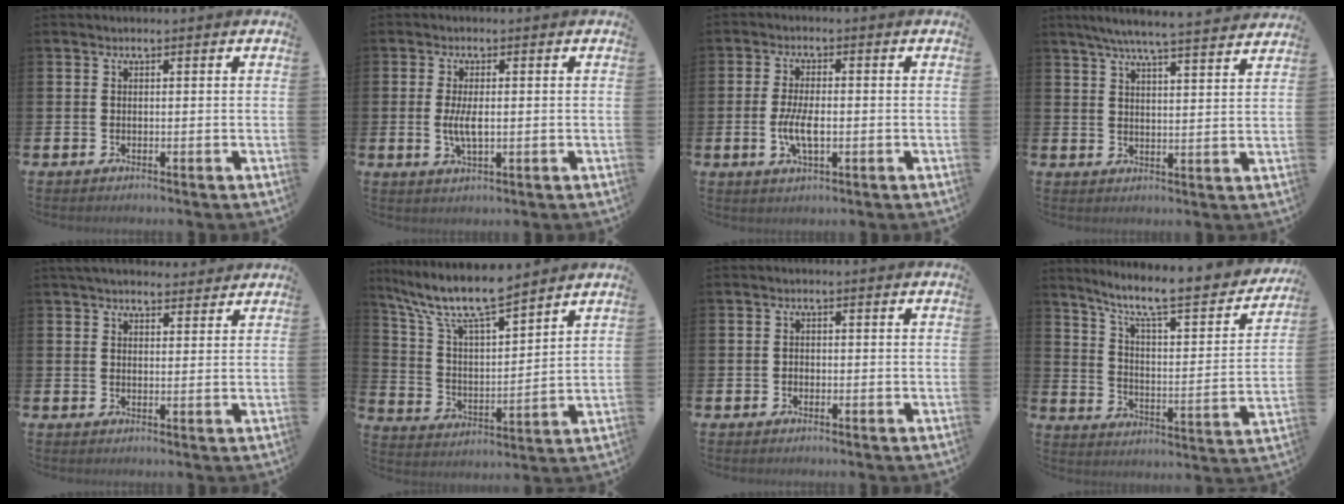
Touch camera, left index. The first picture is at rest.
{"total": 3.6, "force": [0.0, 1.3, 3.4], "torque": [-0.070, 0.001, -0.004]}
{"total": 4.9, "force": [-0.9, 2.0, 4.4], "torque": [-0.089, -0.002, -0.019]}
{"total": 6.2, "force": [5.8, -0.3, 2.2], "torque": [-0.057, -0.034, 0.100]}
{"total": 3.6, "force": [3.4, 0.9, 0.6], "torque": [-0.017, -0.010, 0.062]}
{"total": 10.3, "force": [9.0, 1.8, 4.6], "torque": [-0.128, -0.047, 0.159]}
{"total": 0.8, "force": [-0.5, 0.6, 0.2], "torque": [-0.010, 0.006, -0.010]}
{"total": 9.0, "force": [7.4, 1.8, 4.8], "torque": [-0.113, -0.053, 0.117]}